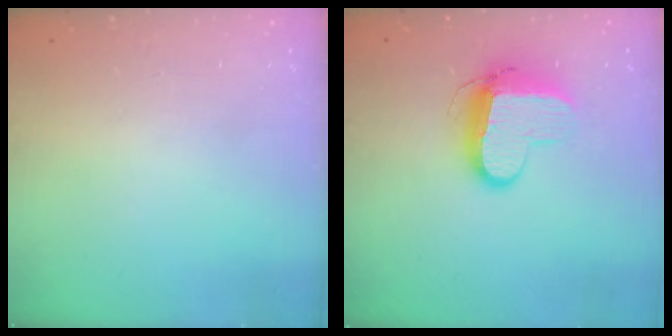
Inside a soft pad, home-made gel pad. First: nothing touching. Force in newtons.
{"total": 10.4, "press": 10.3, "slide": 0.9}